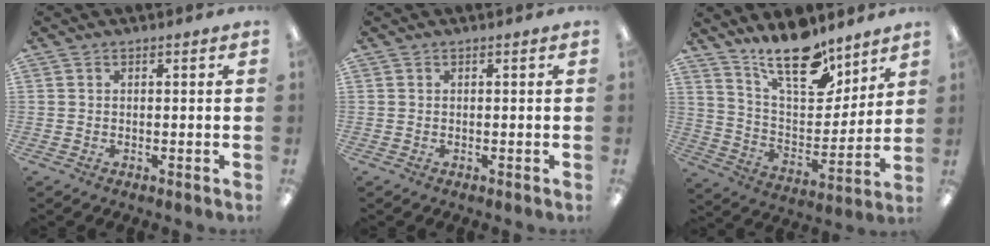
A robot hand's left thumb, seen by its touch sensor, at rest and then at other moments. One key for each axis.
{"total": 0.0}
{"total": 18.4, "fx": 14.1, "fy": 7.2, "fz": 9.4, "tx": -0.160, "ty": -0.089, "tz": 0.244}